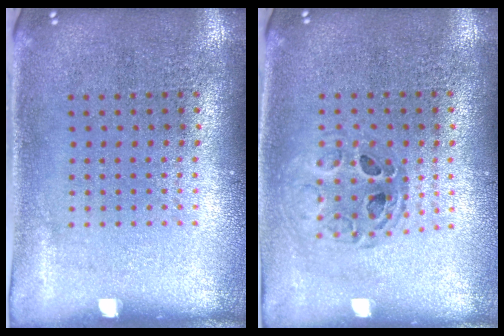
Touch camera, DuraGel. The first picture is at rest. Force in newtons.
{"total": 0.8, "press": 0.7, "slide": 0.1}